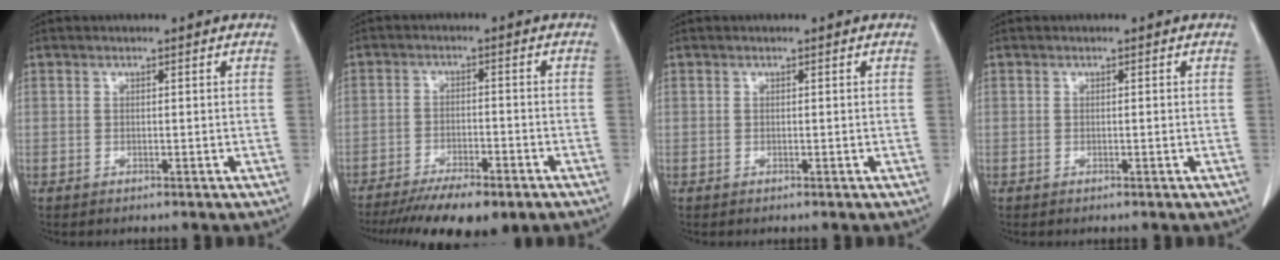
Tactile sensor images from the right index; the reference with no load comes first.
{"total": 11.6, "force": [-8.8, 2.9, 7.0], "torque": [-0.101, -0.014, -0.134]}
{"total": 0.0}
{"total": 0.0}